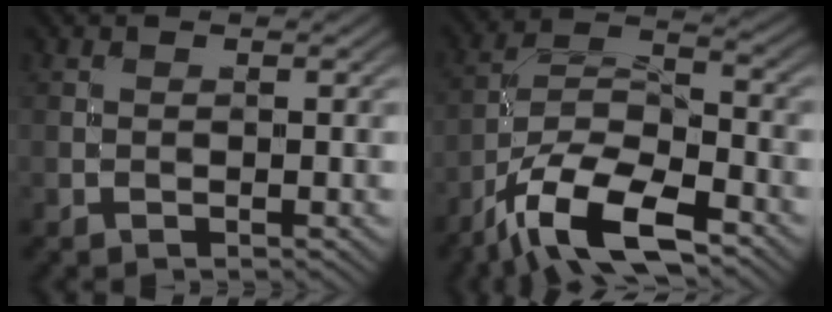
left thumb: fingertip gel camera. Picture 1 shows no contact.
{"total": 12.8, "force": [-8.5, 4.6, 8.5], "torque": [-0.165, -0.002, -0.179]}